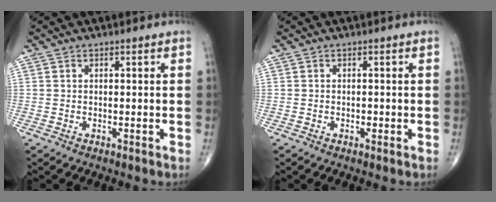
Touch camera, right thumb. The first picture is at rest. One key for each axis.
{"total": 0.7, "fx": -0.3, "fy": 0.4, "fz": 0.5, "tx": -0.008, "ty": -0.001, "tz": -0.005}